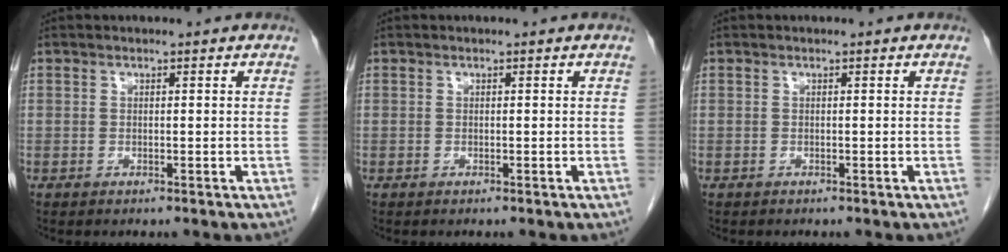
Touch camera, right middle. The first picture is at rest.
{"total": 0.0}
{"total": 0.0}